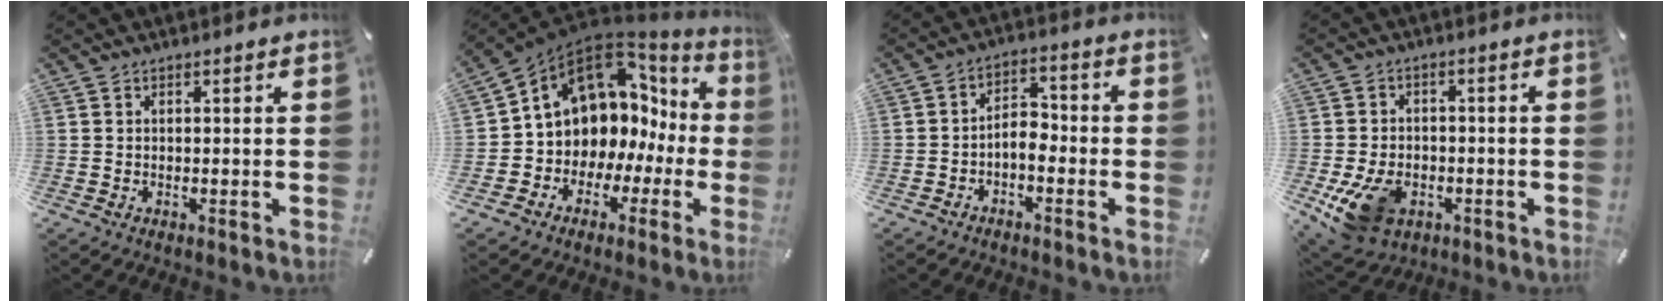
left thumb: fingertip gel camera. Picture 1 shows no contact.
{"total": 10.4, "force": [4.8, 8.3, 4.1], "torque": [-0.083, -0.053, 0.090]}
{"total": 4.9, "force": [-2.7, 2.9, 2.9], "torque": [-0.056, 0.017, -0.053]}
{"total": 11.3, "force": [-4.5, 8.1, 6.4], "torque": [-0.138, 0.016, -0.079]}